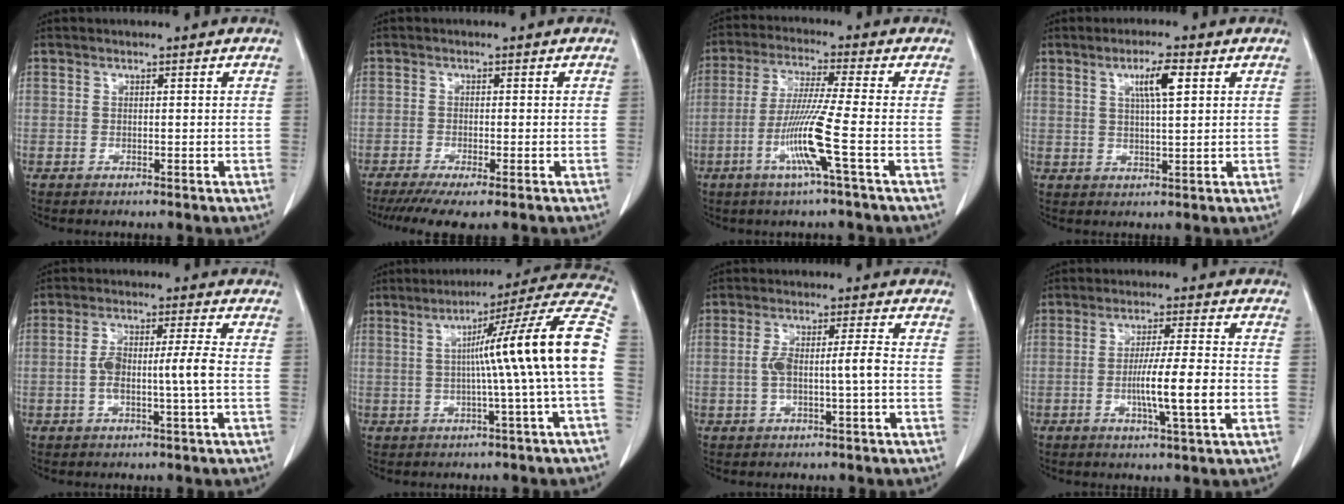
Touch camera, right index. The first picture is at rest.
{"total": 7.6, "force": [-5.8, 0.7, 4.9], "torque": [-0.075, -0.018, -0.091]}
{"total": 9.3, "force": [-3.3, -1.7, 8.6], "torque": [-0.172, -0.015, -0.067]}
{"total": 5.1, "force": [2.0, 0.5, 4.7], "torque": [-0.082, 0.002, 0.035]}
{"total": 6.3, "force": [-0.9, 0.0, 6.3], "torque": [-0.126, 0.016, -0.012]}
{"total": 16.6, "force": [0.1, -2.1, 16.5], "torque": [-0.211, 0.027, -0.007]}
{"total": 5.3, "force": [-0.6, 0.4, 5.3], "torque": [-0.106, 0.019, -0.004]}
{"total": 8.6, "force": [-2.0, -0.3, 8.4], "torque": [-0.145, -0.005, -0.035]}